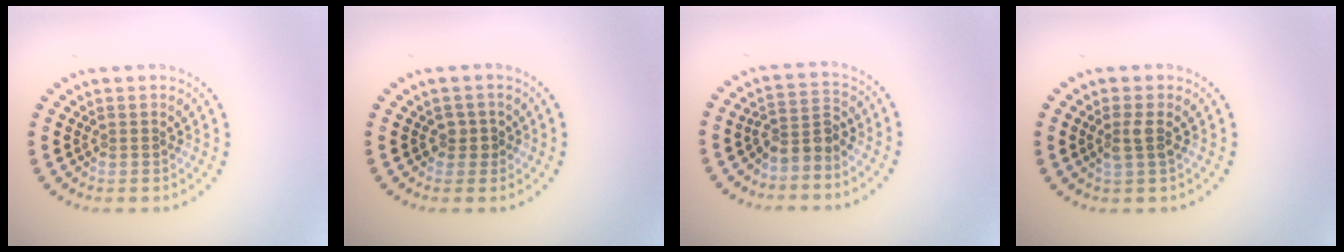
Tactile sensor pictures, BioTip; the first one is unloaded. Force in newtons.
{"total": 1.3, "press": 1.1, "slide": 0.6}
{"total": 2.6, "press": 1.9, "slide": 1.7}
{"total": 1.7, "press": 1.6, "slide": 0.6}